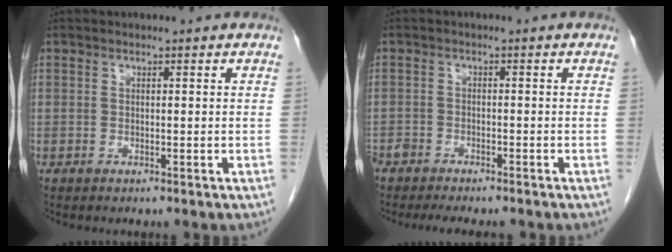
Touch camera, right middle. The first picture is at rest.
{"total": 8.4, "force": [-7.3, 2.3, 3.3], "torque": [-0.045, -0.005, -0.106]}